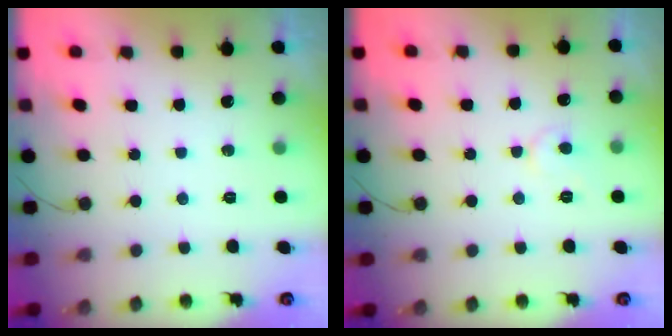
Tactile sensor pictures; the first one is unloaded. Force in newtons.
{"total": 5.8, "press": 5.8, "slide": 0.3}